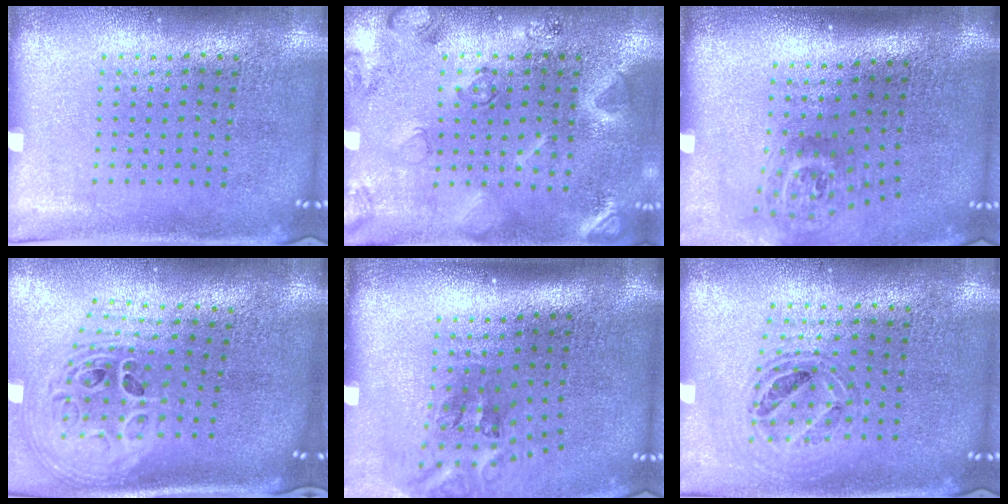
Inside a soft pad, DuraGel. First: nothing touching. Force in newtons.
{"total": 2.3, "press": 2.2, "slide": 0.4}
{"total": 1.8, "press": 1.2, "slide": 1.4}
{"total": 2.9, "press": 2.1, "slide": 2.1}
{"total": 2.1, "press": 1.3, "slide": 1.6}
{"total": 0.7, "press": 0.7, "slide": 0.2}